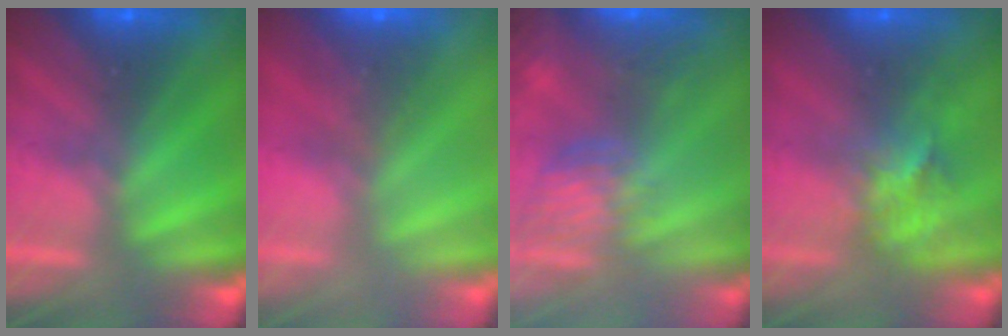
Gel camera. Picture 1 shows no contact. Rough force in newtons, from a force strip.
{"total": 7.6}
{"total": 5.0}
{"total": 2.7}